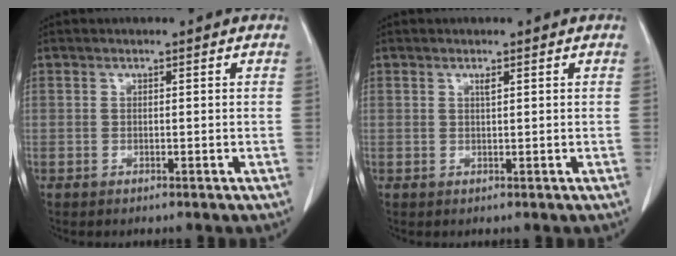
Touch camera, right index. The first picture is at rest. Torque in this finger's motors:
{"motor_torque": [-0.02, 0.03, -0.01, 0.00]}